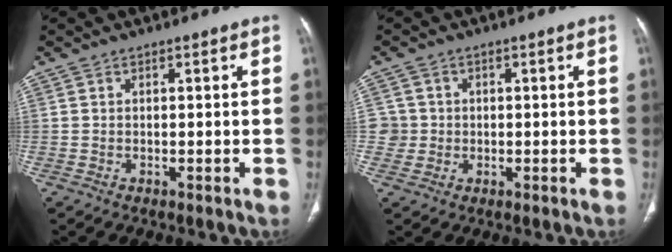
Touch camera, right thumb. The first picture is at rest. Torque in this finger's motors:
{"motor_torque": [-0.63, 0.23, 0.00, 0.40, -0.01]}